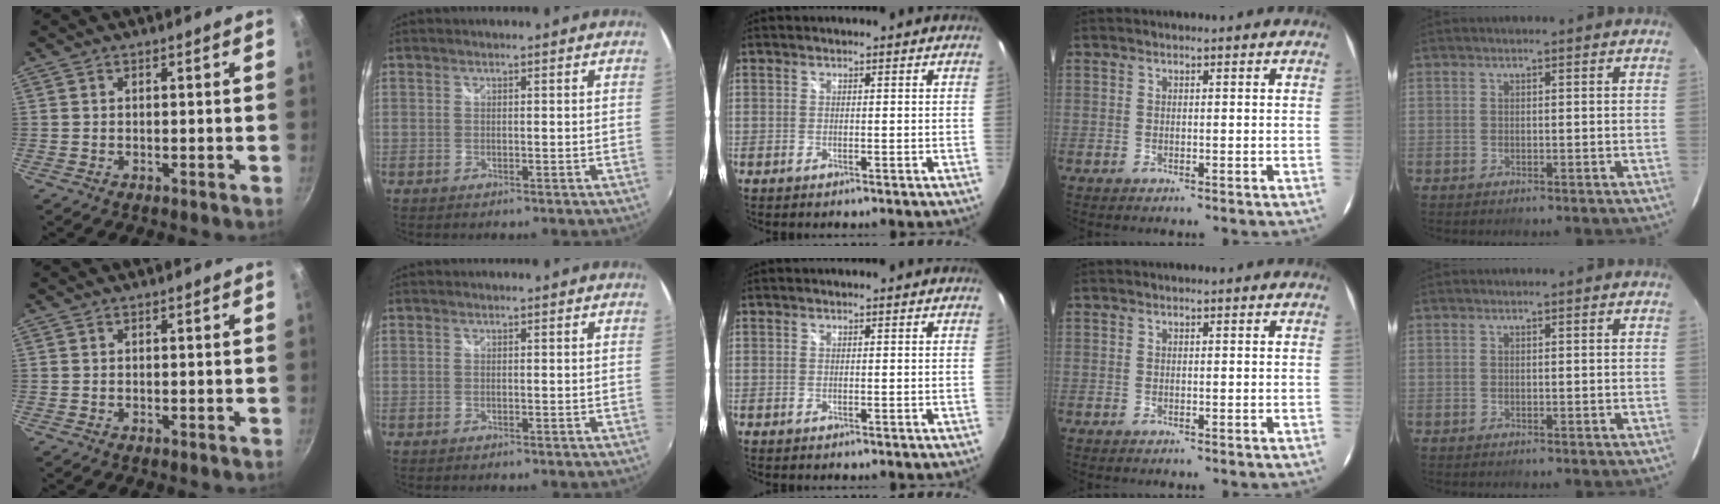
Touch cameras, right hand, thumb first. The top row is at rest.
{}